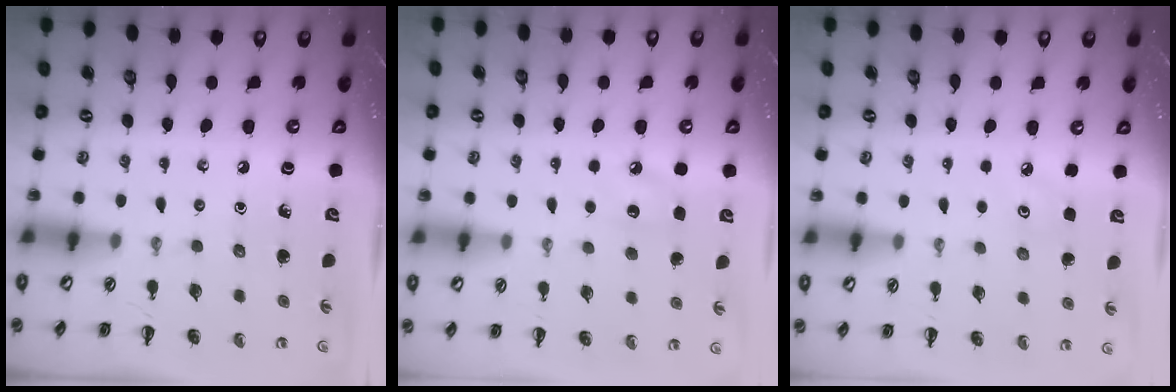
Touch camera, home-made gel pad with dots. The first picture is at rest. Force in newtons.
{"total": 6.6, "press": 6.3, "slide": 1.8}
{"total": 3.1, "press": 2.9, "slide": 0.9}